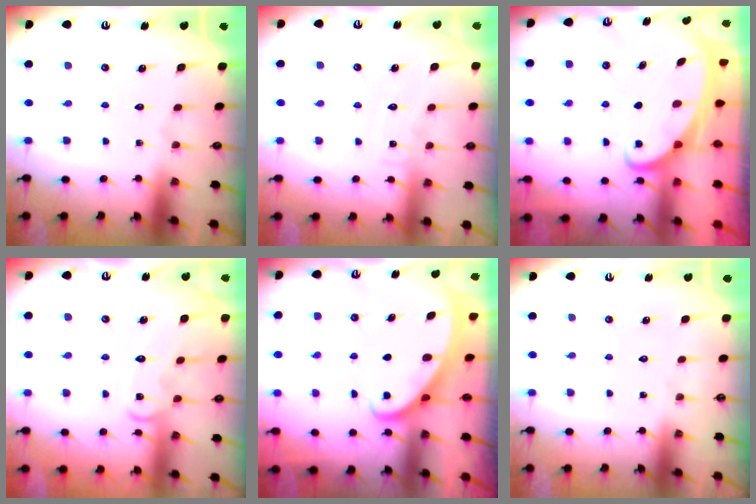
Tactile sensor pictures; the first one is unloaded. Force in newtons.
{"total": 4.2, "press": 4.2, "slide": 0.4}
{"total": 2.2, "press": 2.2, "slide": 0.3}
{"total": 9.6, "press": 9.6, "slide": 0.1}
{"total": 2.3, "press": 2.3, "slide": 0.2}
{"total": 0.0}